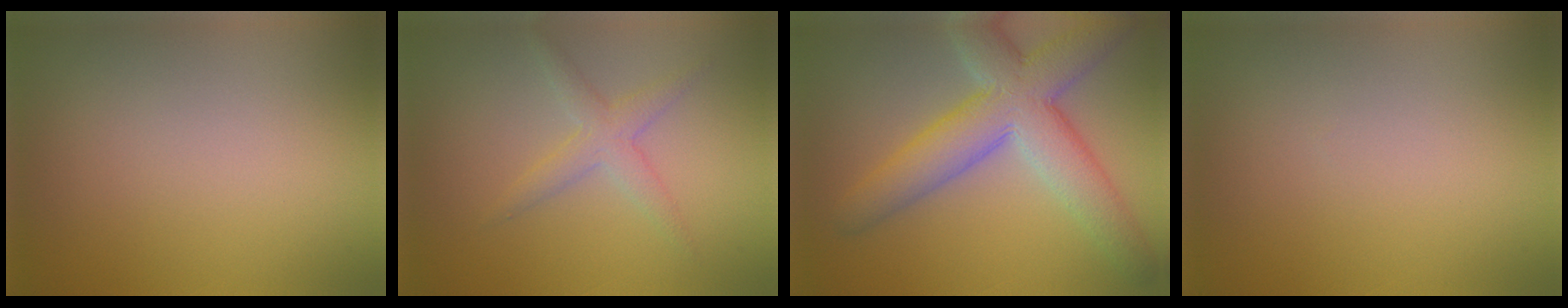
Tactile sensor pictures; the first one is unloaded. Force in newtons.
{"total": 2.4, "press": 2.4, "slide": 0.1}
{"total": 8.3, "press": 8.3, "slide": 0.5}
{"total": 0.0}